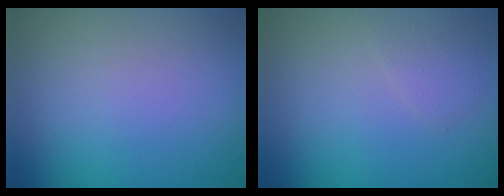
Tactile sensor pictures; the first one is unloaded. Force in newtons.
{"total": 1.0, "press": 1.0, "slide": 0.0}